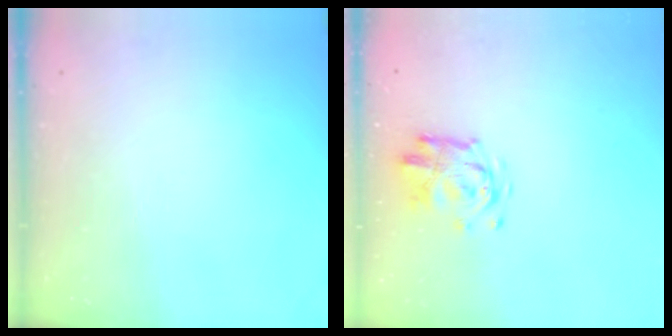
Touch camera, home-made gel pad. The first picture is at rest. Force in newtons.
{"total": 3.6, "press": 3.6, "slide": 0.3}